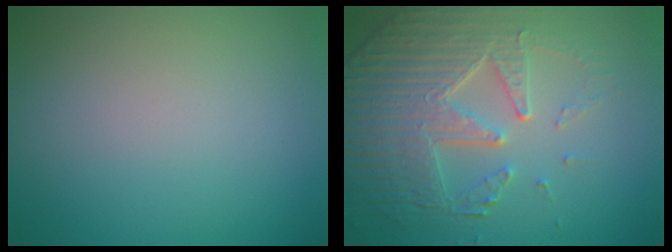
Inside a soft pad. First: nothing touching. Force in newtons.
{"total": 7.7, "press": 5.5, "slide": 5.3}